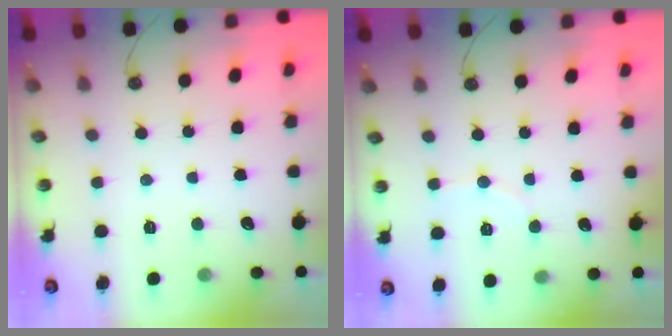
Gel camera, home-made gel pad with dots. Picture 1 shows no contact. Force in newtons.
{"total": 3.9, "press": 3.8, "slide": 0.6}